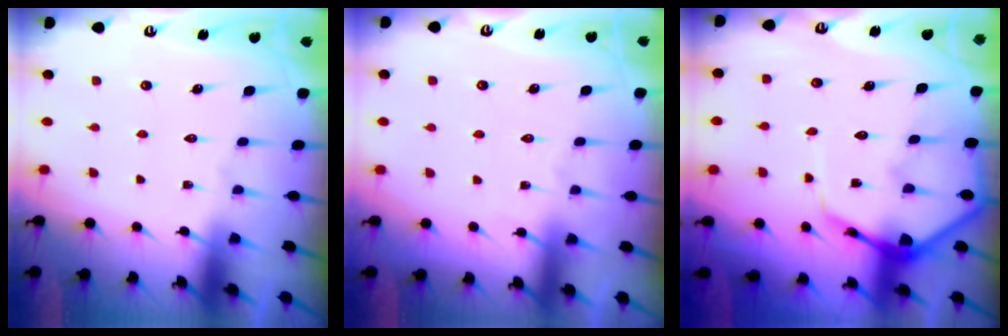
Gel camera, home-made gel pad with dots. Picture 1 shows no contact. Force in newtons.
{"total": 3.9, "press": 3.9, "slide": 0.5}
{"total": 8.5, "press": 8.5, "slide": 0.8}